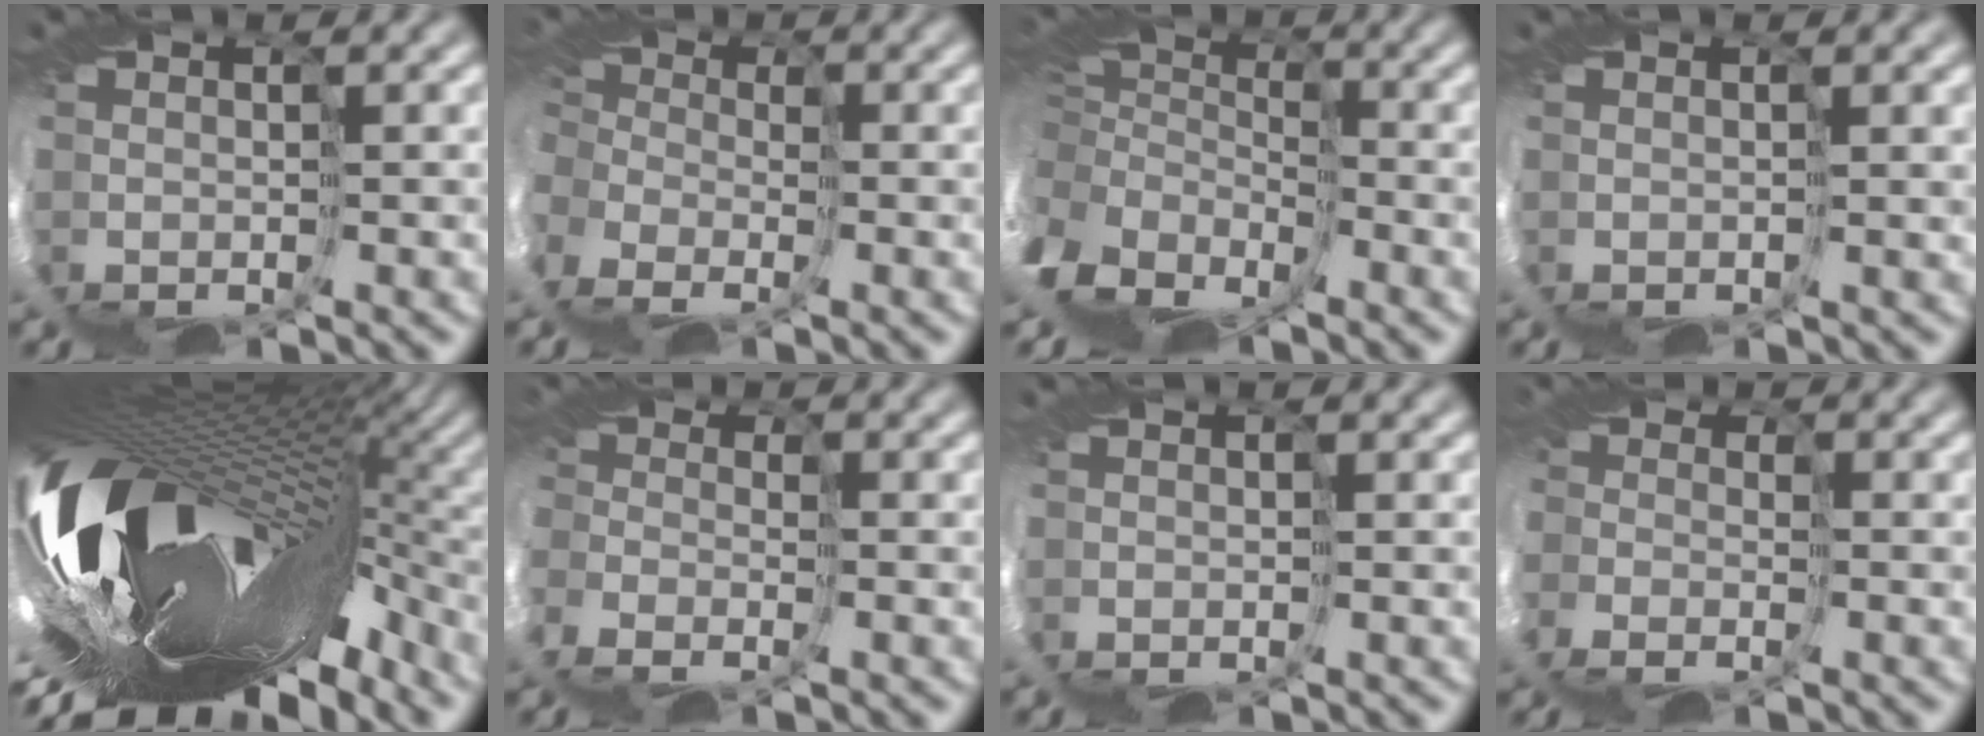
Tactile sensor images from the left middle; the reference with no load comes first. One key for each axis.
{"total": 9.1, "fx": -4.8, "fy": 6.4, "fz": 4.4, "tx": -0.112, "ty": -0.027, "tz": -0.066}
{"total": 10.2, "fx": -3.3, "fy": 7.5, "fz": 6.0, "tx": -0.198, "ty": -0.020, "tz": -0.049}
{"total": 1.3, "fx": 0.7, "fy": -0.1, "fz": 1.1, "tx": -0.023, "ty": 0.000, "tz": 0.007}
{"total": 14.9, "fx": -4.6, "fy": 7.1, "fz": 12.3, "tx": -0.211, "ty": -0.043, "tz": -0.067}
{"total": 5.0, "fx": -3.0, "fy": 3.4, "fz": 2.1, "tx": -0.048, "ty": -0.020, "tz": -0.045}
{"total": 0.0}
{"total": 5.8, "fx": -2.9, "fy": 4.3, "fz": 2.7, "tx": -0.052, "ty": -0.009, "tz": -0.051}